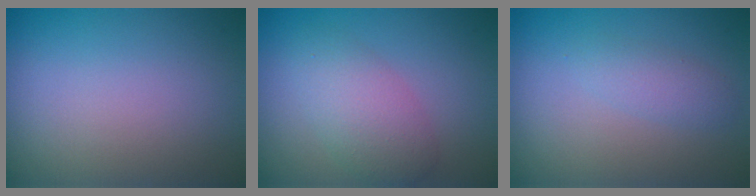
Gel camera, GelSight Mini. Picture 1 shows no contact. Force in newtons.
{"total": 3.7, "press": 3.7, "slide": 0.1}
{"total": 1.5, "press": 1.5, "slide": 0.1}